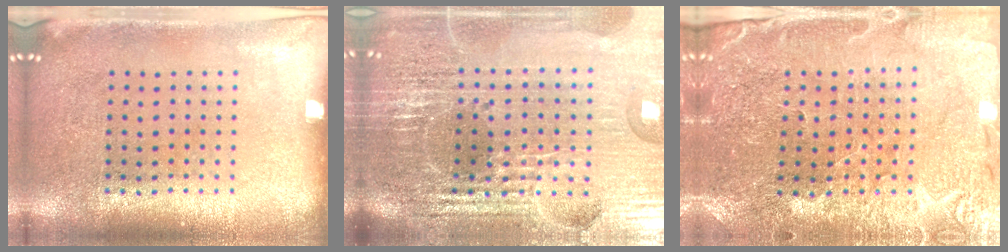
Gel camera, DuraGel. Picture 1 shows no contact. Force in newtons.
{"total": 6.8, "press": 5.9, "slide": 3.4}
{"total": 1.5, "press": 1.5, "slide": 0.1}